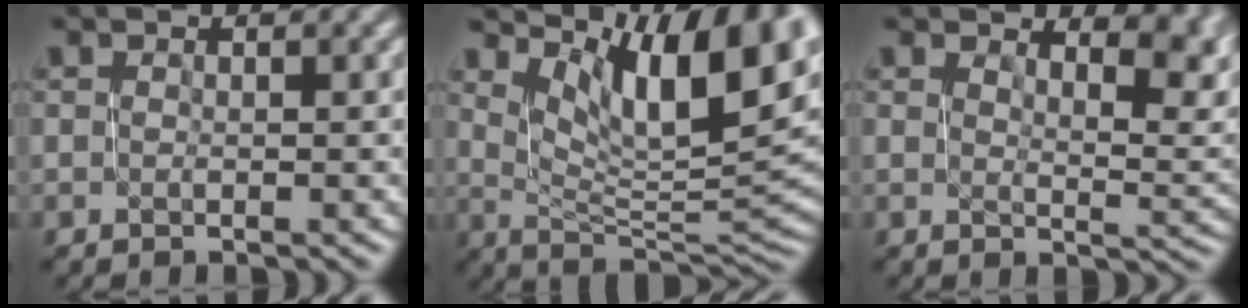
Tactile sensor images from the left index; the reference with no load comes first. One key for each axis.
{"total": 11.6, "fx": 6.6, "fy": 3.8, "fz": 8.8, "tx": -0.135, "ty": 0.008, "tz": 0.119}
{"total": 7.9, "fx": 5.2, "fy": 3.1, "fz": 5.2, "tx": -0.054, "ty": 0.008, "tz": 0.075}